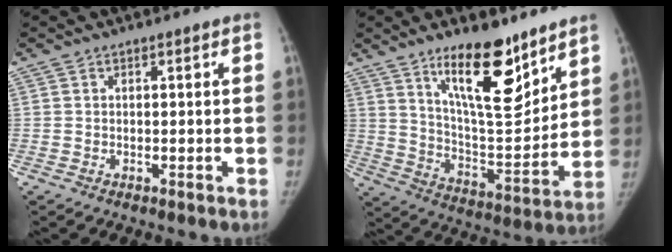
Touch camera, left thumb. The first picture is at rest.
{"total": 18.1, "force": [12.1, 5.9, 12.1], "torque": [-0.152, -0.091, 0.211]}